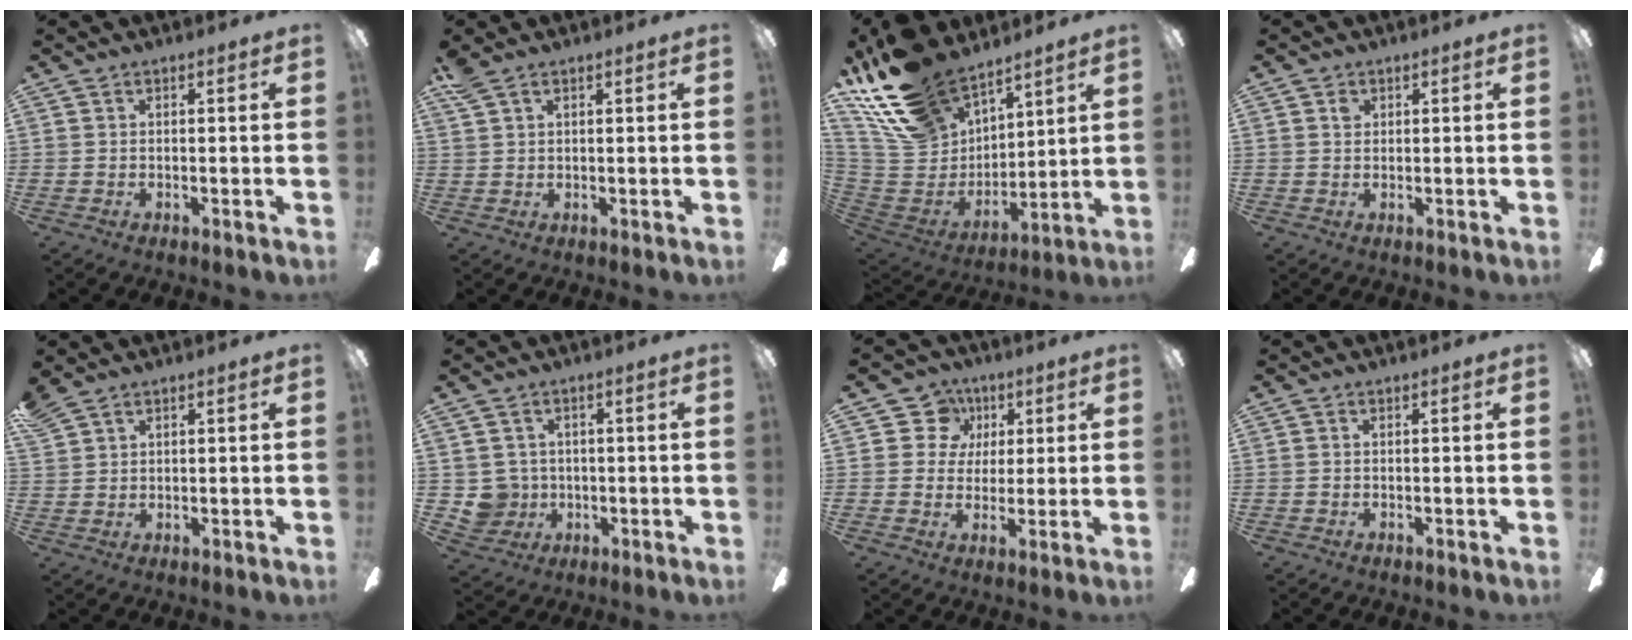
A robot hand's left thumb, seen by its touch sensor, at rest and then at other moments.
{"total": 2.5, "force": [1.7, 1.1, 1.4], "torque": [-0.031, -0.001, 0.032]}
{"total": 21.6, "force": [16.1, 11.1, 9.2], "torque": [-0.221, -0.089, 0.303]}
{"total": 1.3, "force": [0.7, 1.0, 0.4], "torque": [-0.001, -0.001, 0.011]}
{"total": 2.9, "force": [2.4, 1.3, 0.9], "torque": [-0.022, -0.004, 0.047]}
{"total": 5.2, "force": [0.5, 5.1, 0.5], "torque": [-0.032, 0.000, 0.012]}
{"total": 8.3, "force": [3.0, 7.6, 1.0], "torque": [-0.018, -0.014, 0.054]}
{"total": 0.0}